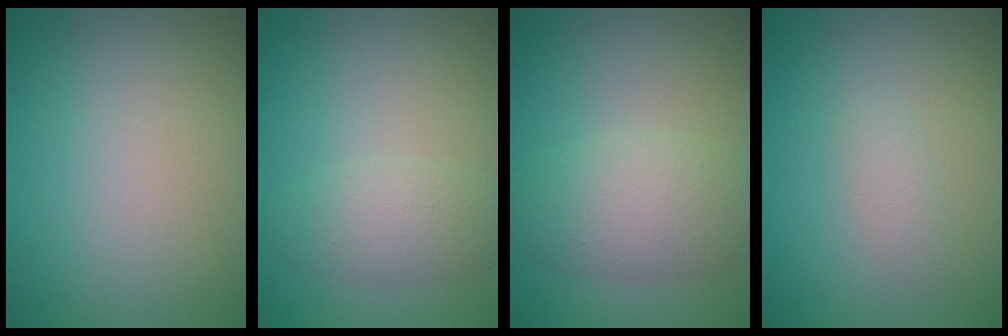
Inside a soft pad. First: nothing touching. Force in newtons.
{"total": 2.7, "press": 2.7, "slide": 0.1}
{"total": 5.0, "press": 5.0, "slide": 0.3}
{"total": 1.2, "press": 1.2, "slide": 0.0}